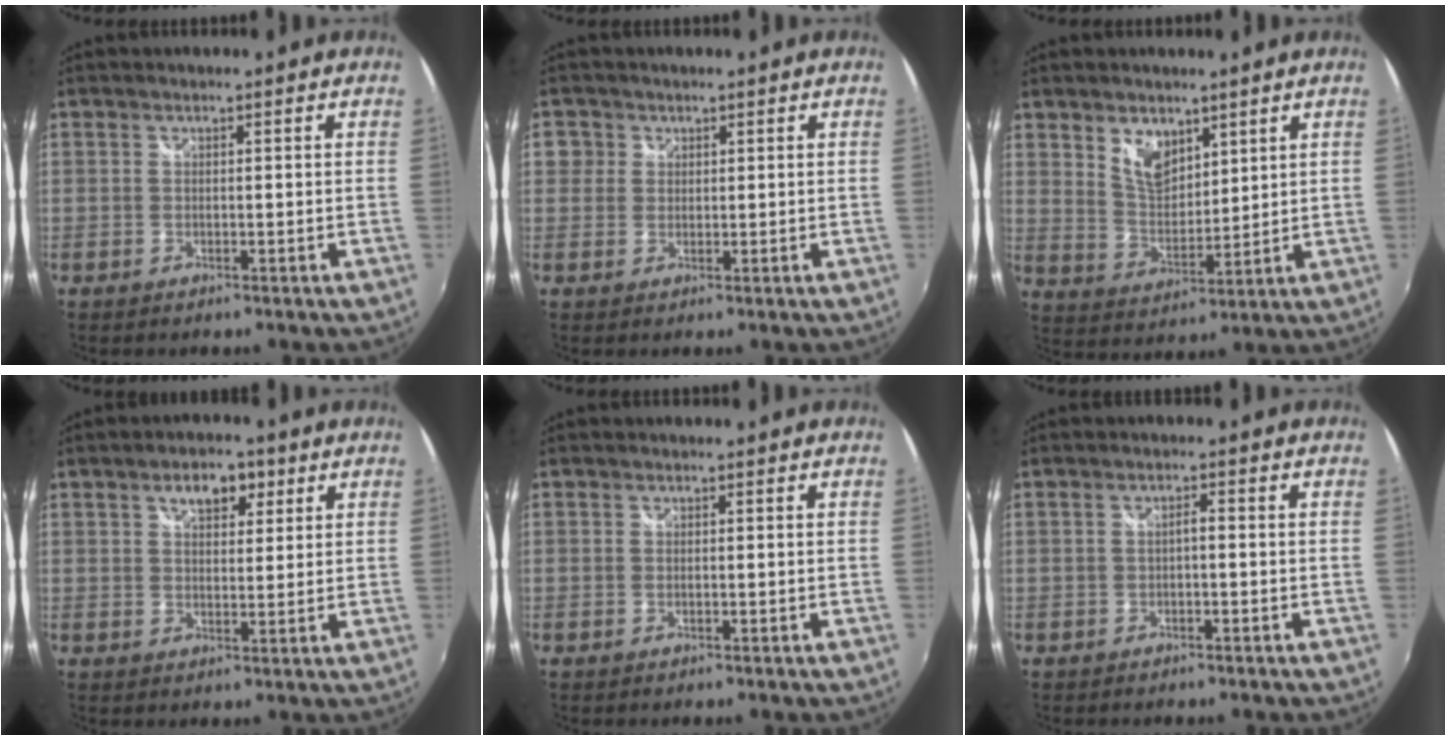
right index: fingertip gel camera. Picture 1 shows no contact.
{"total": 2.6, "force": [0.3, 2.6, 0.3], "torque": [0.001, 0.011, 0.002]}
{"total": 7.5, "force": [4.4, 4.3, 4.3], "torque": [-0.070, 0.001, 0.087]}
{"total": 6.0, "force": [3.1, 3.4, 3.8], "torque": [-0.060, 0.015, 0.049]}
{"total": 0.0}
{"total": 1.3, "force": [-0.6, 0.5, 1.0], "torque": [-0.019, 0.003, -0.010]}